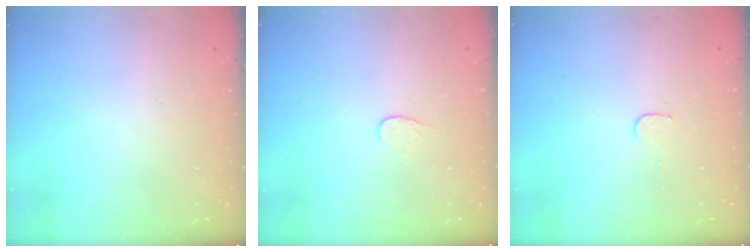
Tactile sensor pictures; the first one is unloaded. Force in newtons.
{"total": 3.8, "press": 3.8, "slide": 0.3}
{"total": 3.5, "press": 3.5, "slide": 0.3}